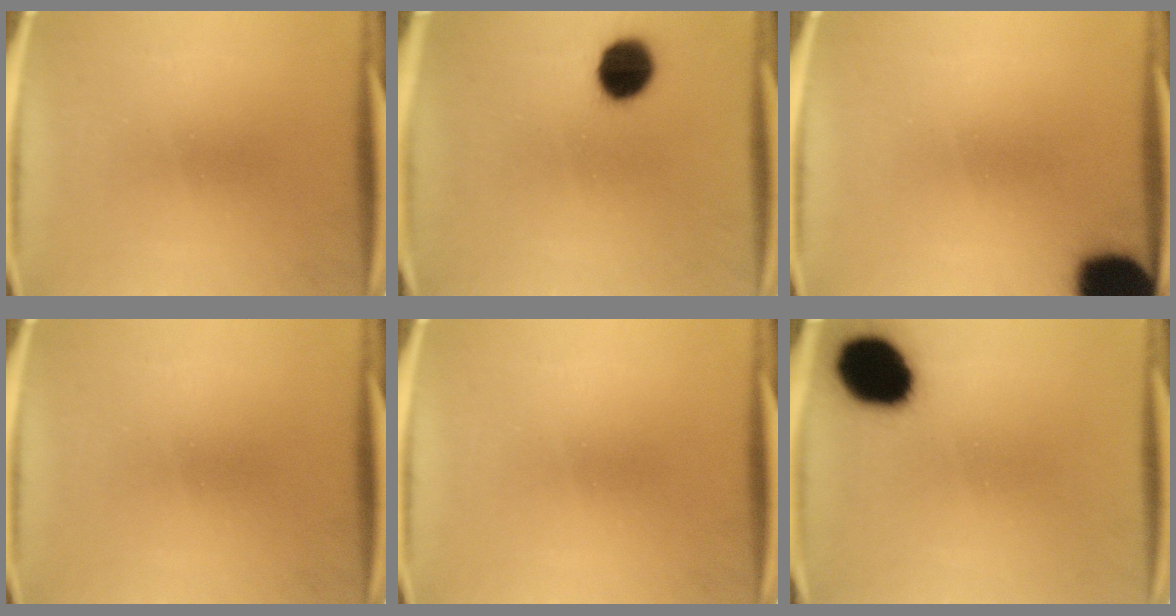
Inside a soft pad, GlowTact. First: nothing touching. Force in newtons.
{"total": 9.5}
{"total": 17.6}
{"total": 0.0}
{"total": 0.0}
{"total": 15.2}